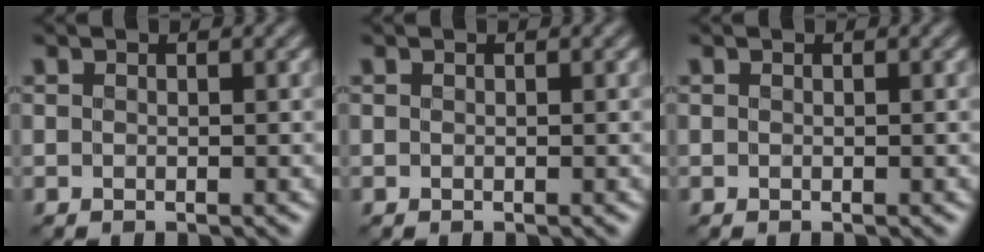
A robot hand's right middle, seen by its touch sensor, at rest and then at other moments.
{"total": 0.0}
{"total": 0.0}